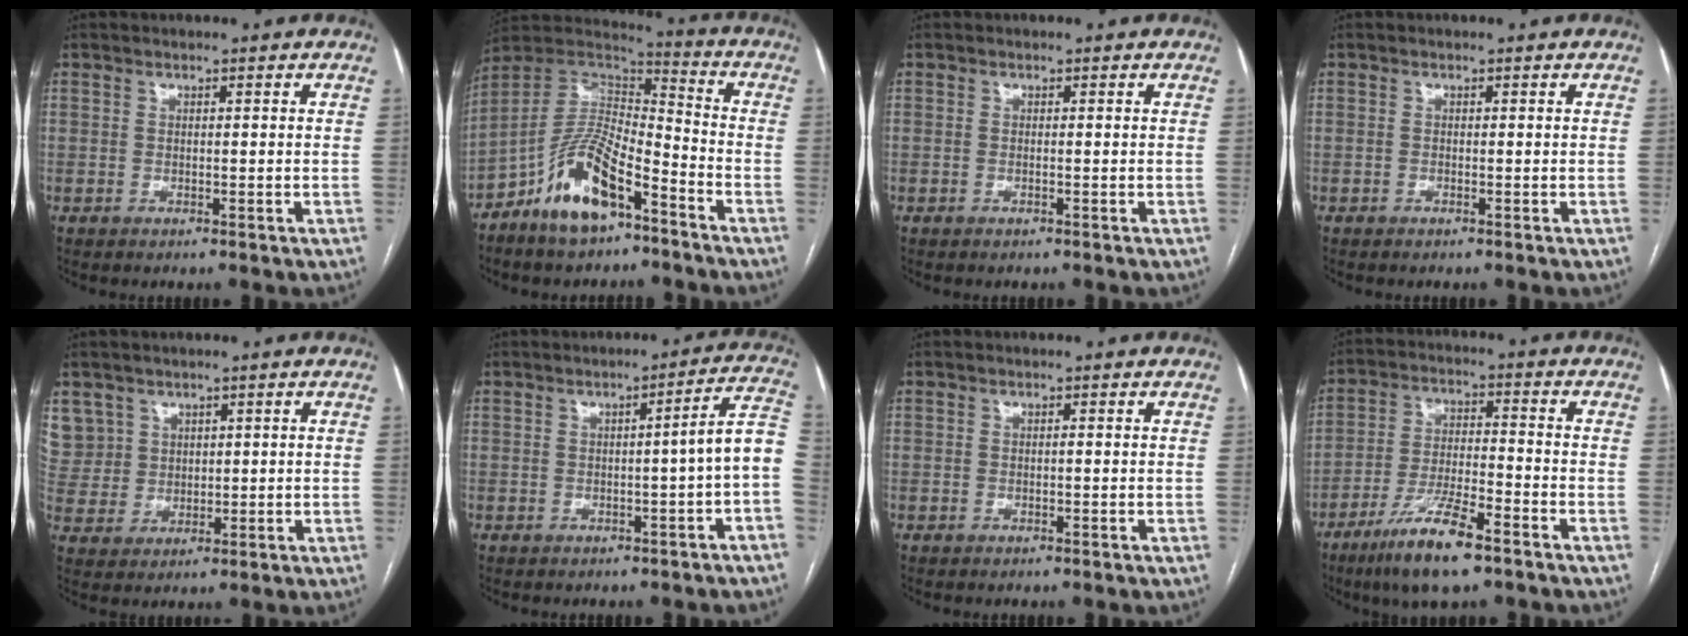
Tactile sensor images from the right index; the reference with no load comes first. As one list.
[{"total": 13.1, "force": [-7.8, 4.3, 9.6], "torque": [-0.188, 0.014, -0.146]}, {"total": 0.0}, {"total": 0.0}, {"total": 8.0, "force": [4.3, 6.7, 0.2], "torque": [-0.012, 0.017, 0.103]}, {"total": 6.2, "force": [-1.2, -0.7, 6.1], "torque": [-0.066, 0.018, -0.018]}, {"total": 0.0}, {"total": 11.2, "force": [-7.3, 1.8, 8.3], "torque": [-0.161, -0.018, -0.129]}]